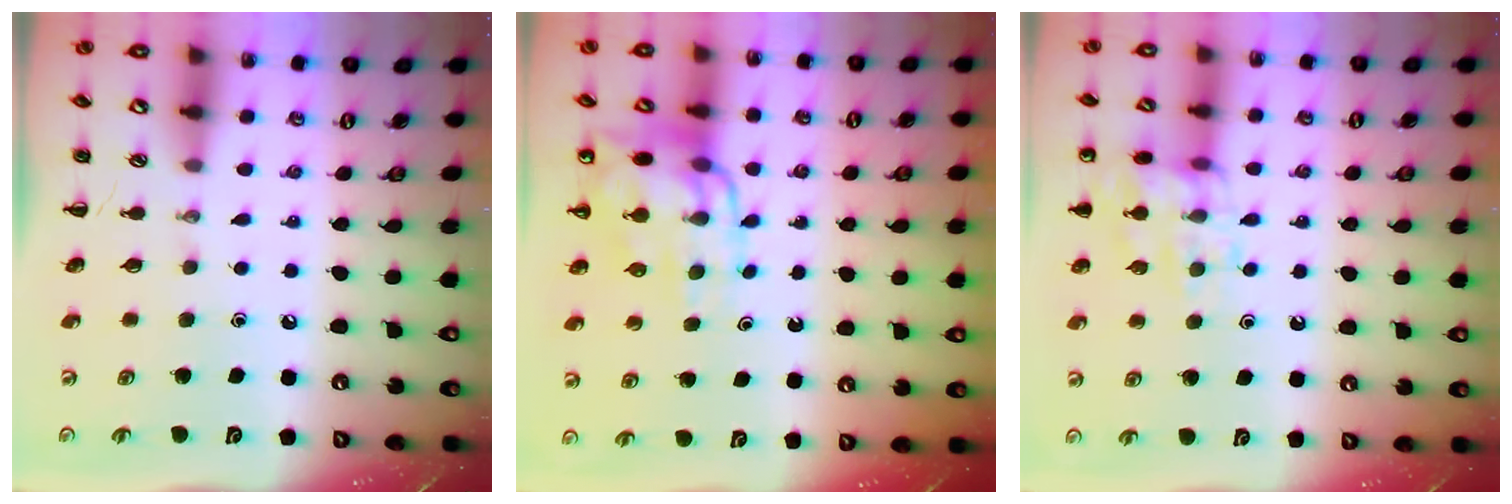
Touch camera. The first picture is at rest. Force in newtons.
{"total": 12.9, "press": 12.5, "slide": 3.1}
{"total": 13.3, "press": 13.2, "slide": 0.8}